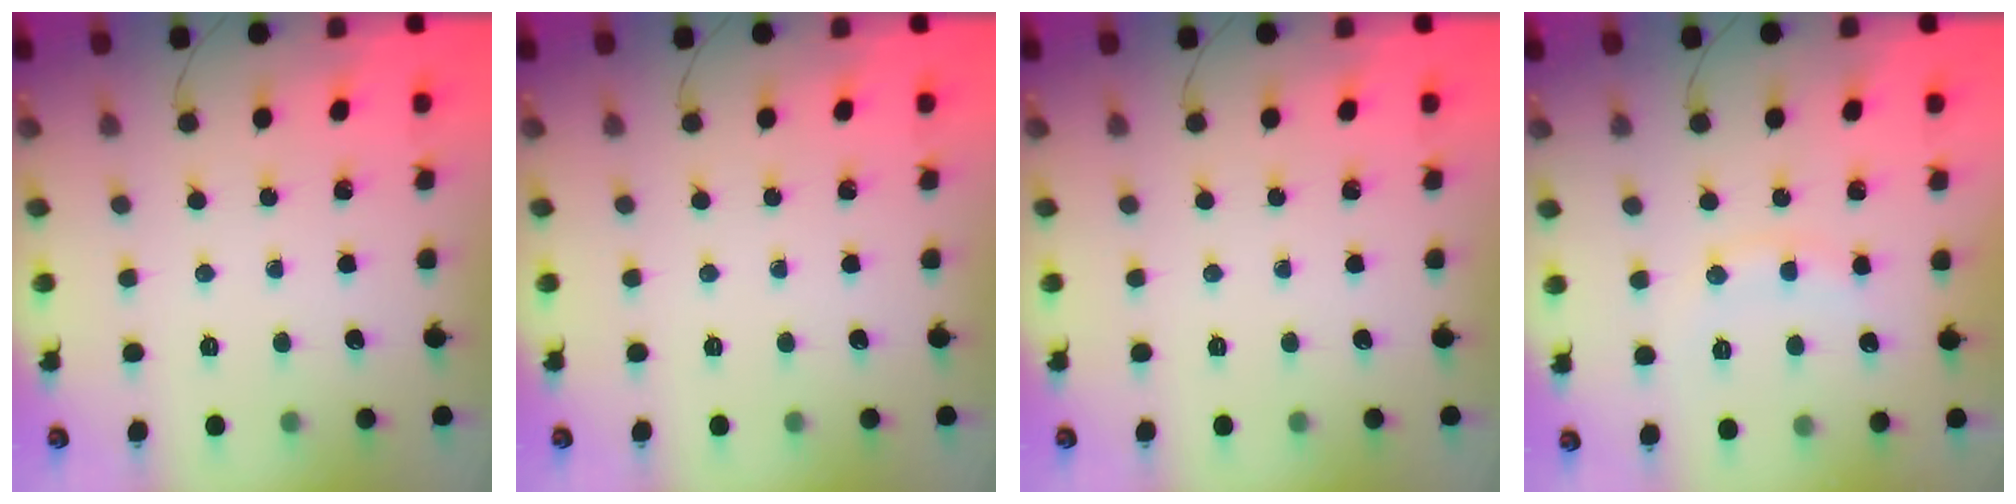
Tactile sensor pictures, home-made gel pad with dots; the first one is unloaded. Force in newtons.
{"total": 0.0}
{"total": 0.0}
{"total": 8.9, "press": 8.8, "slide": 1.1}